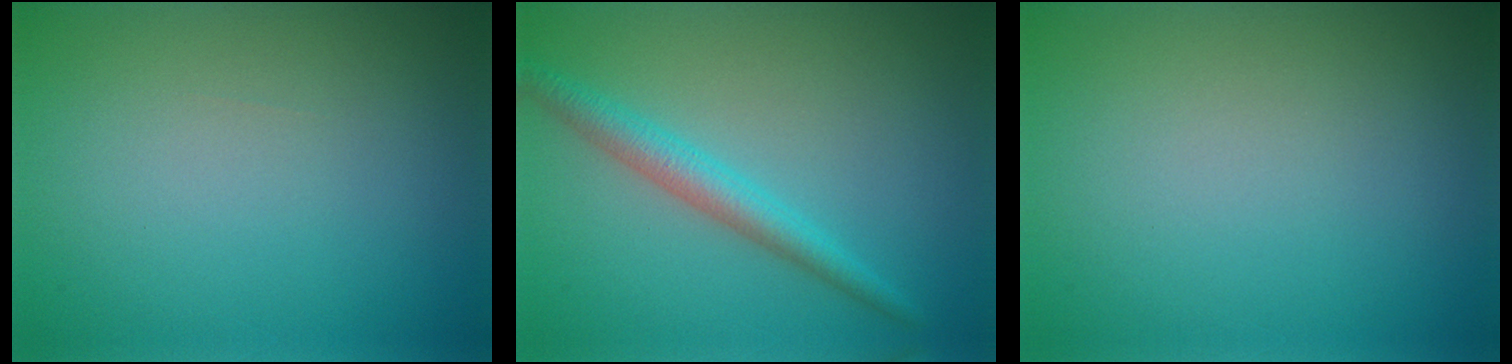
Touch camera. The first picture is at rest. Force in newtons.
{"total": 2.9, "press": 2.9, "slide": 0.1}
{"total": 0.0}